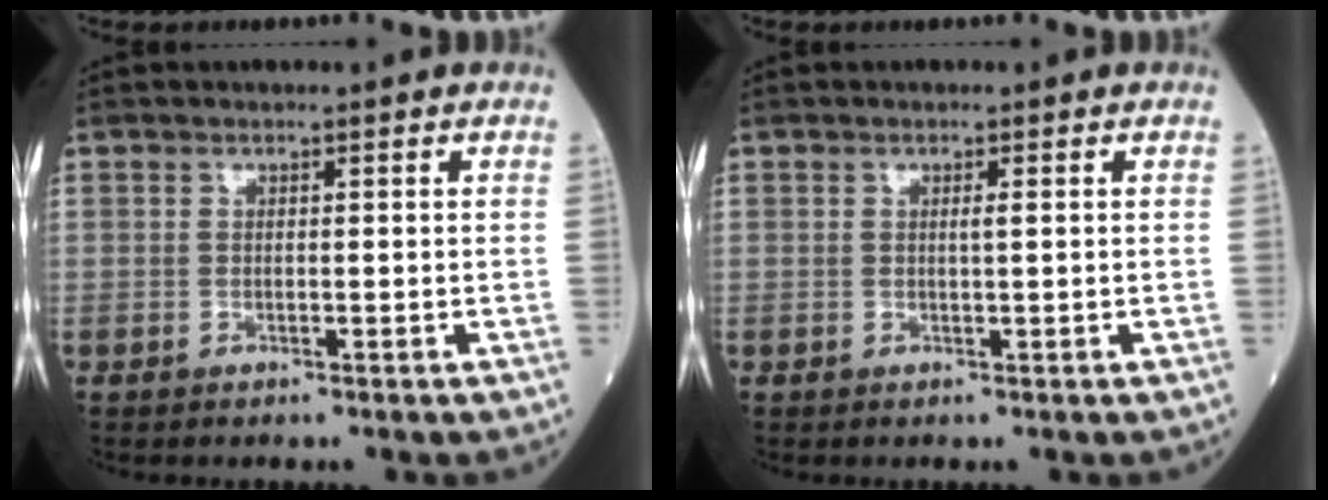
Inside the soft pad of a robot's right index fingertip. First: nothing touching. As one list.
[{"total": 0.7, "force": [0.3, -0.1, 0.6], "torque": [-0.013, 0.001, 0.007]}]